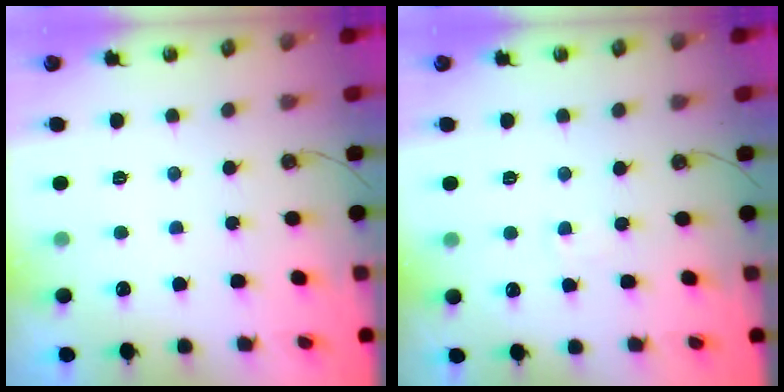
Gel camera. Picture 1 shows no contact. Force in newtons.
{"total": 3.8, "press": 3.8, "slide": 0.3}